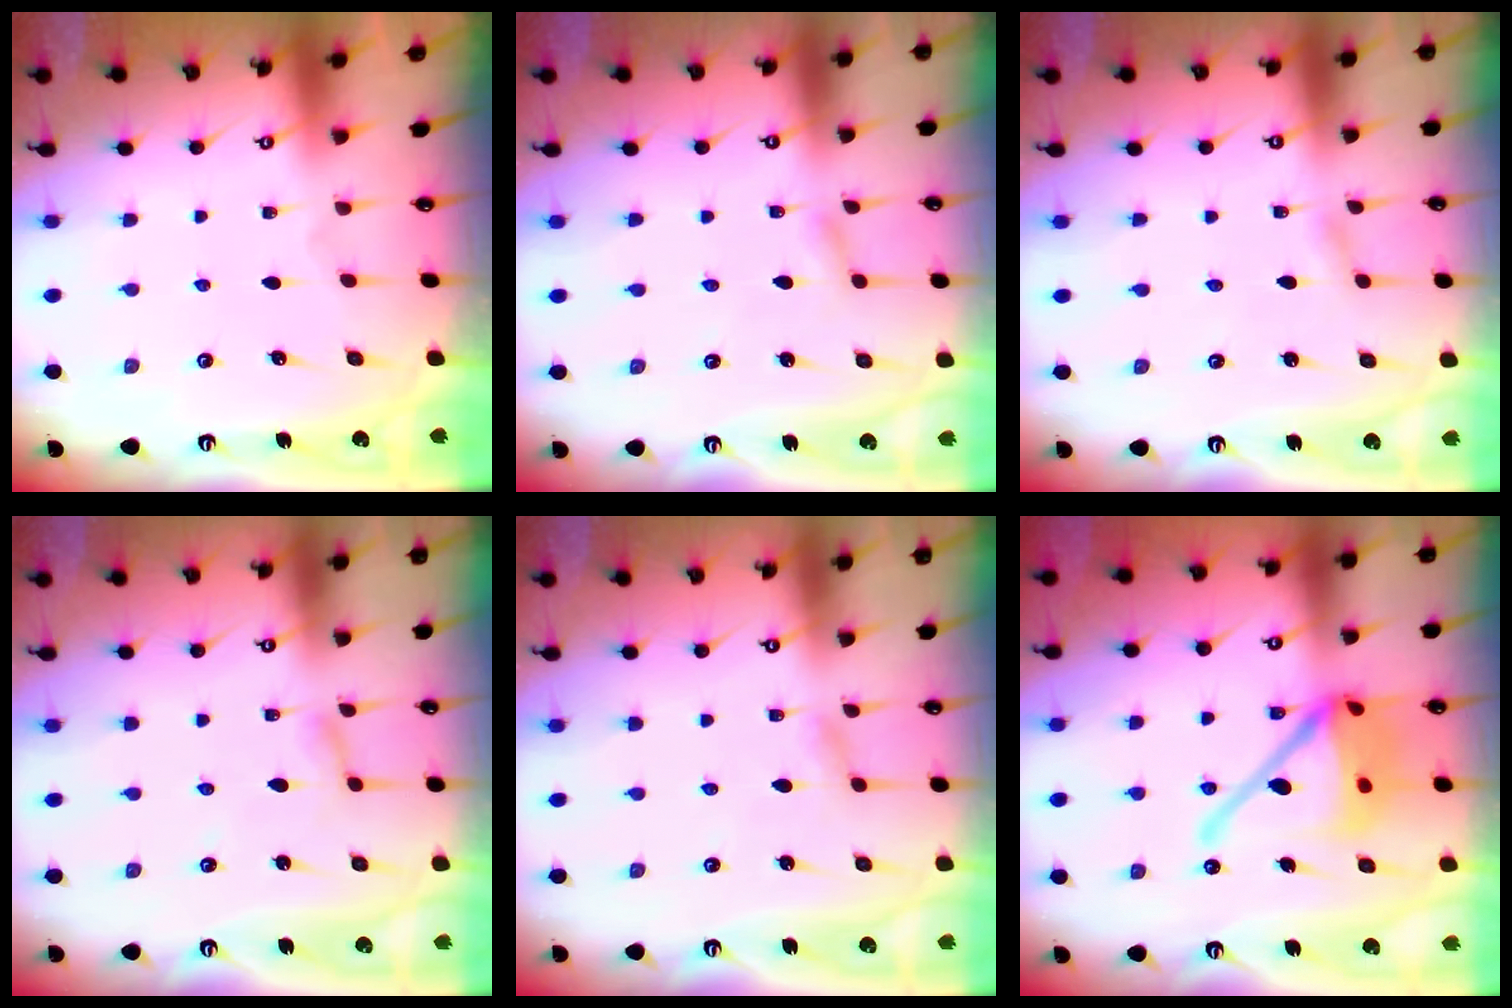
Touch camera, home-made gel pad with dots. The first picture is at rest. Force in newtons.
{"total": 1.7, "press": 1.7, "slide": 0.2}
{"total": 1.6, "press": 1.6, "slide": 0.2}
{"total": 2.8, "press": 2.7, "slide": 0.3}
{"total": 3.1, "press": 3.1, "slide": 0.3}
{"total": 17.8, "press": 17.6, "slide": 3.0}